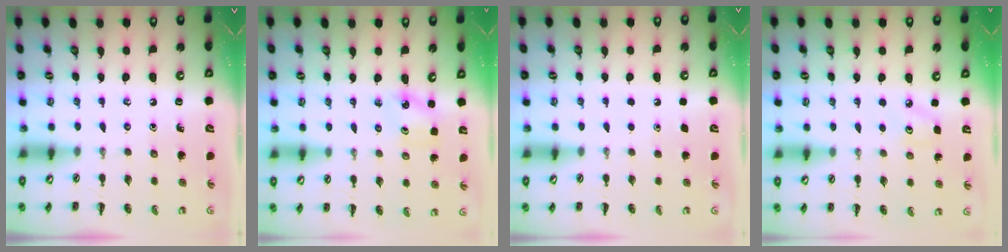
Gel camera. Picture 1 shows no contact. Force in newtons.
{"total": 2.2, "press": 2.2, "slide": 0.3}
{"total": 1.8, "press": 1.7, "slide": 0.1}
{"total": 5.4, "press": 5.2, "slide": 1.7}